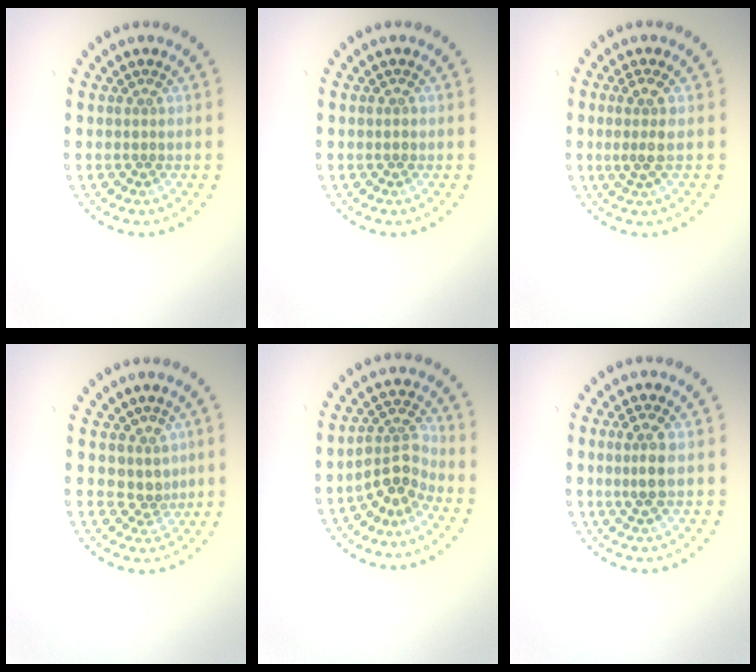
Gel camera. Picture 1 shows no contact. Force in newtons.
{"total": 0.7, "press": 0.7, "slide": 0.0}
{"total": 2.0, "press": 1.7, "slide": 1.0}
{"total": 2.3, "press": 1.7, "slide": 1.6}
{"total": 3.1, "press": 2.4, "slide": 2.0}
{"total": 2.4, "press": 2.3, "slide": 0.9}